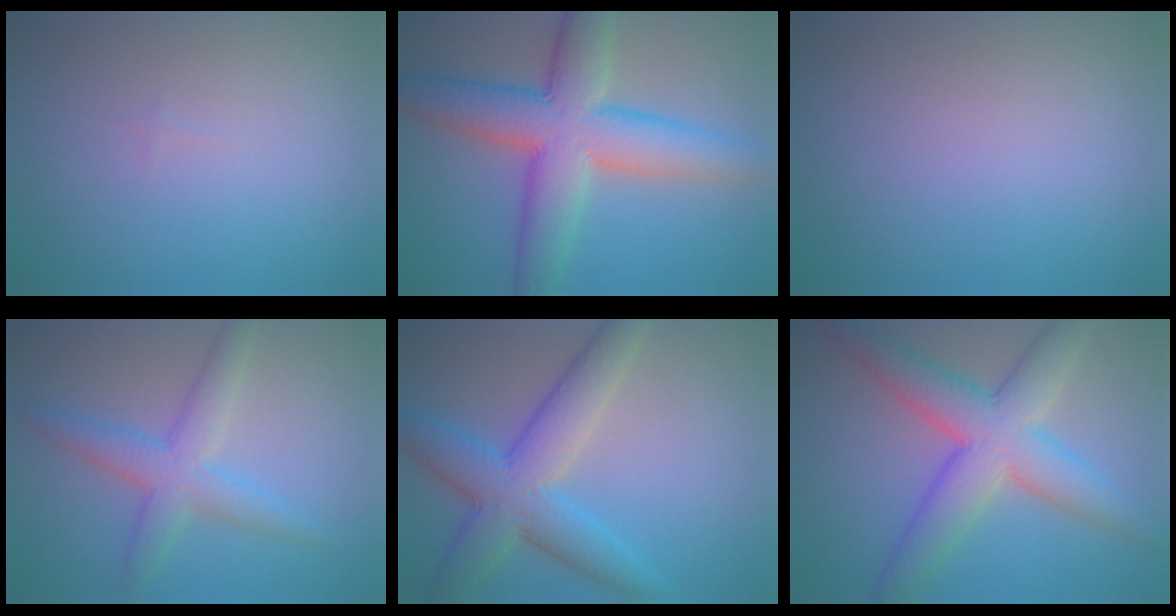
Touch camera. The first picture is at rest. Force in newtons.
{"total": 9.6, "press": 9.6, "slide": 0.5}
{"total": 0.0}
{"total": 4.2, "press": 4.2, "slide": 0.2}
{"total": 7.1, "press": 7.1, "slide": 0.3}
{"total": 8.0, "press": 8.0, "slide": 0.5}